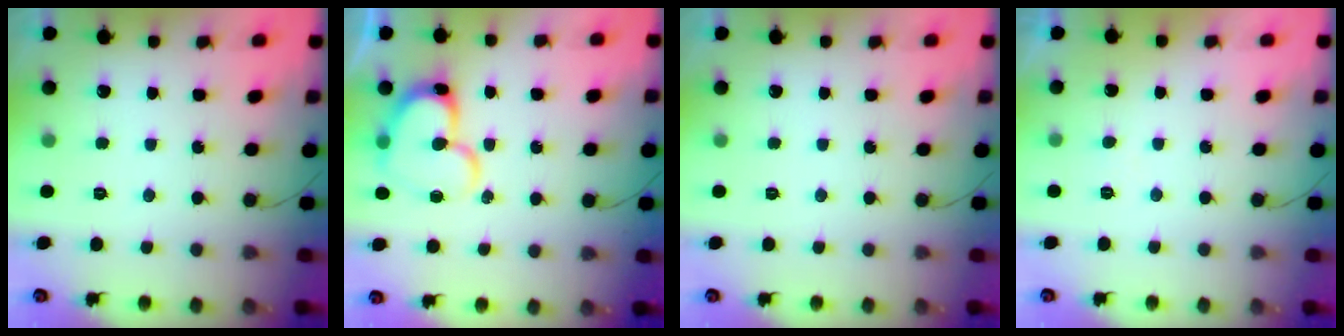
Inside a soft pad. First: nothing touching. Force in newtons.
{"total": 15.0, "press": 14.9, "slide": 1.6}
{"total": 0.0}
{"total": 2.3, "press": 2.3, "slide": 0.2}